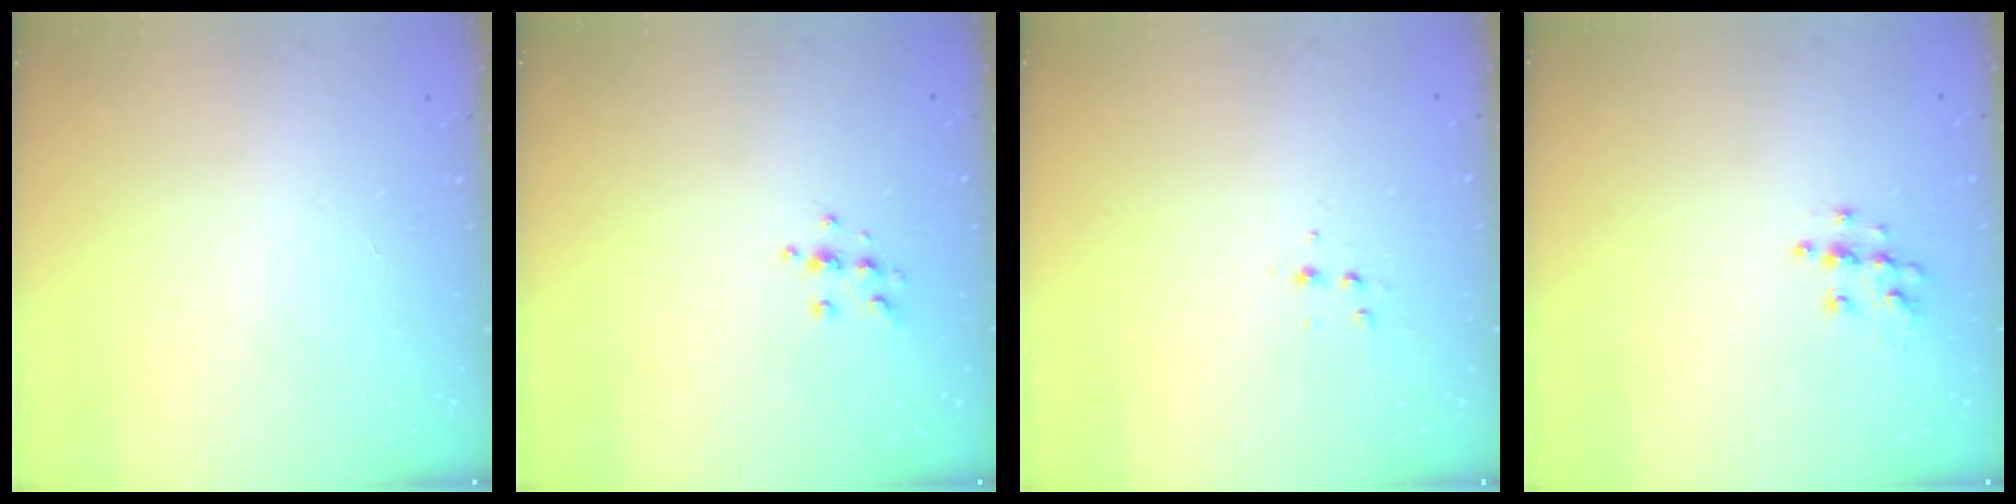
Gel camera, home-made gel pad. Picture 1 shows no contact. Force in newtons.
{"total": 6.4, "press": 6.3, "slide": 1.2}
{"total": 4.1, "press": 4.0, "slide": 1.1}
{"total": 7.4, "press": 7.4, "slide": 0.2}